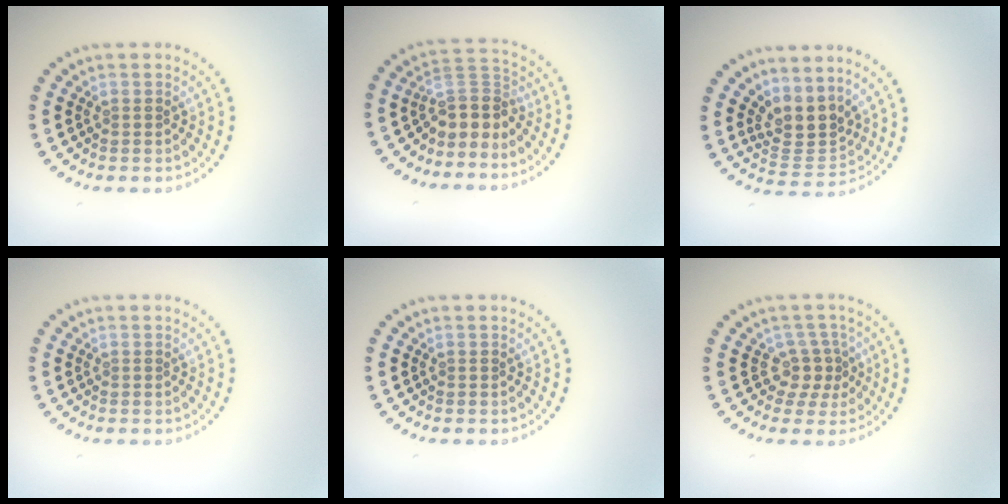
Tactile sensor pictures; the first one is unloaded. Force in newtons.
{"total": 3.4, "press": 2.6, "slide": 2.2}
{"total": 3.4, "press": 2.7, "slide": 2.2}
{"total": 0.0}
{"total": 0.0}
{"total": 2.5, "press": 1.7, "slide": 1.8}